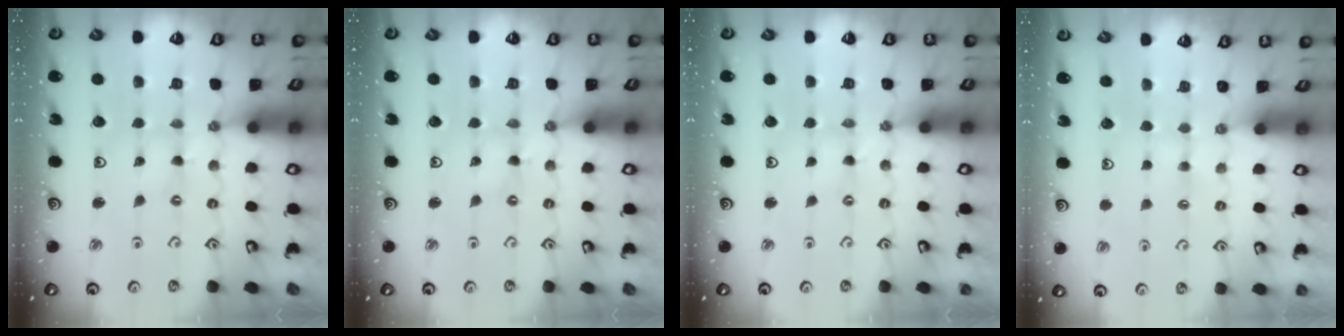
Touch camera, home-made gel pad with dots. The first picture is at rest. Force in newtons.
{"total": 0.0}
{"total": 1.3, "press": 1.2, "slide": 0.2}
{"total": 1.5, "press": 1.5, "slide": 0.4}